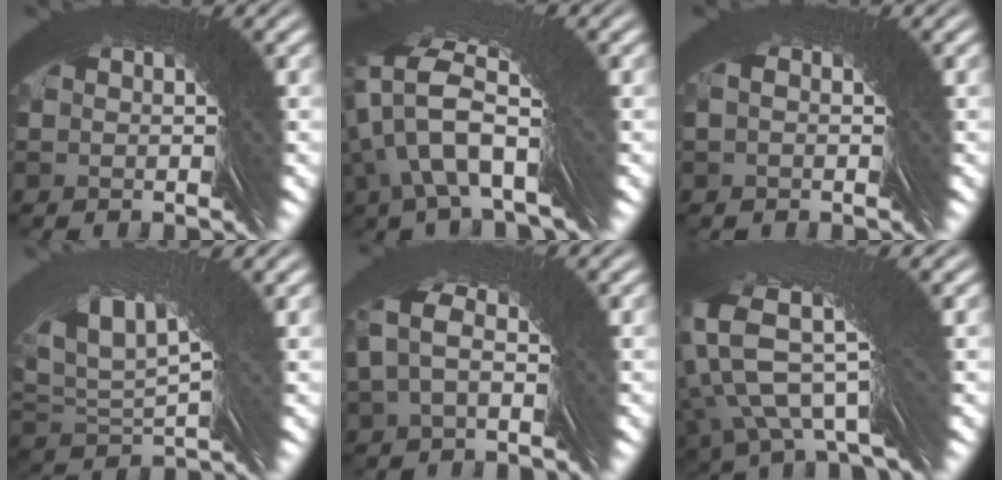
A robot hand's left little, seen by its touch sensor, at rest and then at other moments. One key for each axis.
{"total": 4.8, "fx": 3.9, "fy": -2.7, "fz": 0.2, "tx": 0.012, "ty": 0.060, "tz": 0.041}
{"total": 0.7, "fx": 0.6, "fy": -0.3, "fz": 0.0, "tx": 0.006, "ty": 0.014, "tz": 0.006}
{"total": 3.8, "fx": 2.7, "fy": -2.3, "fz": 1.5, "tx": -0.024, "ty": 0.026, "tz": 0.044}
{"total": 1.6, "fx": 1.6, "fy": 0.0, "fz": 0.1, "tx": -0.015, "ty": 0.027, "tz": 0.018}
{"total": 5.1, "fx": 3.3, "fy": -2.0, "fz": 3.3, "tx": -0.049, "ty": 0.055, "tz": 0.037}